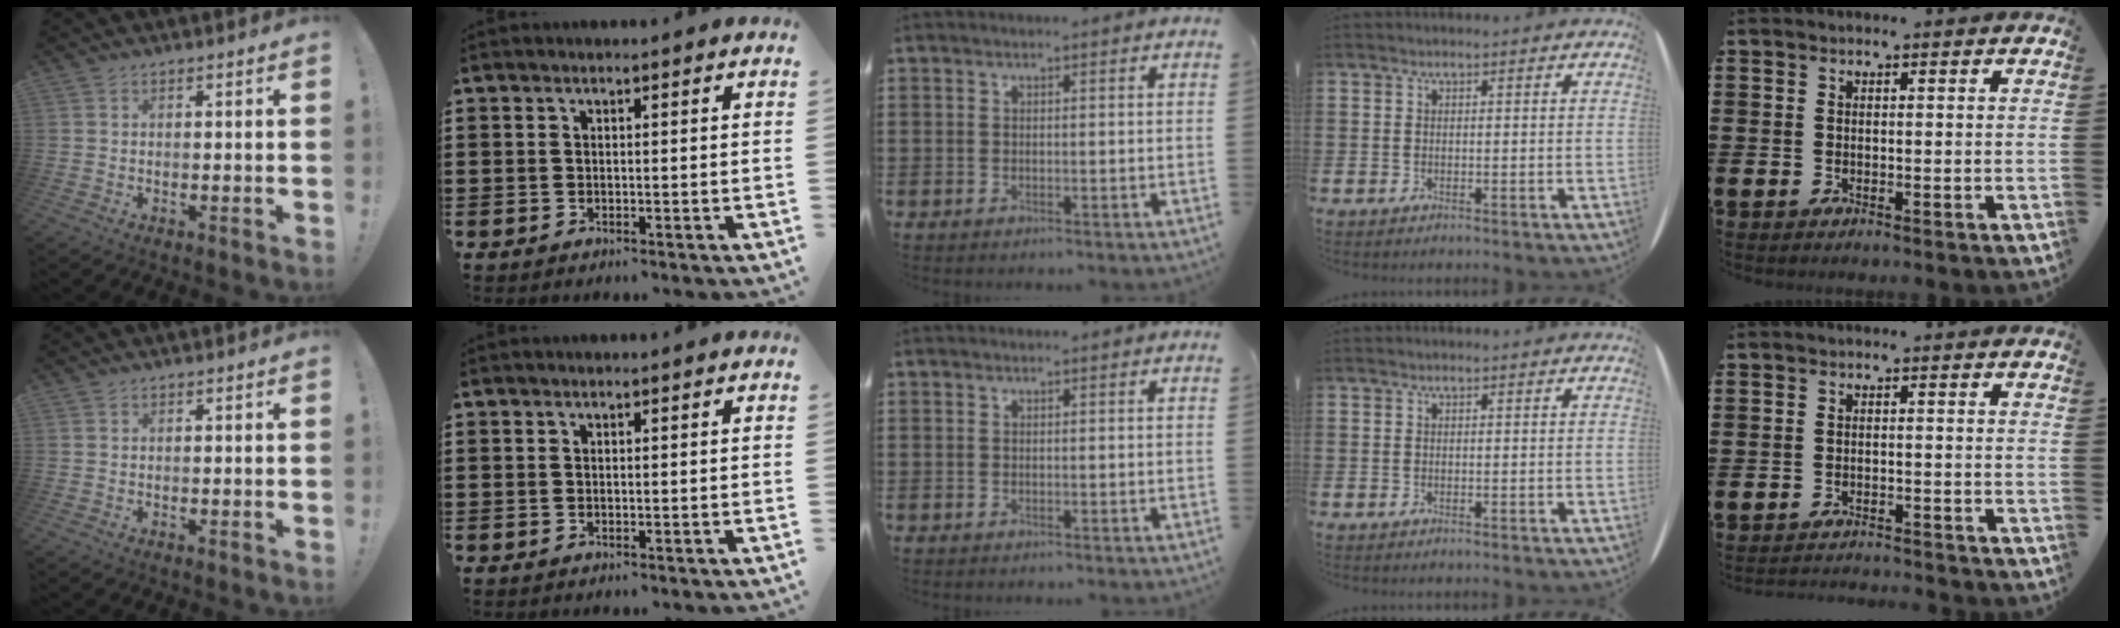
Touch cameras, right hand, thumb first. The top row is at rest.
{"little": {"total": 1.7, "force": [-1.7, -0.1, 0.0], "torque": [-0.003, 0.004, -0.035]}}